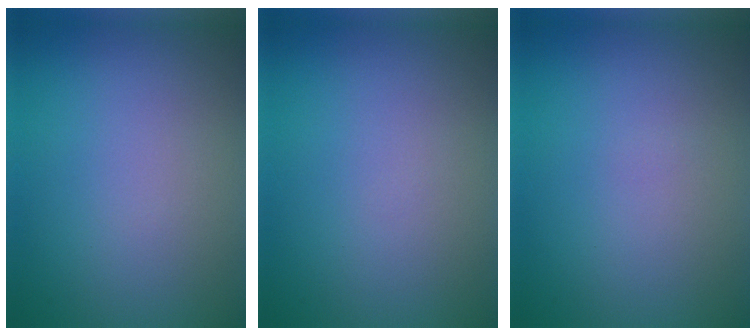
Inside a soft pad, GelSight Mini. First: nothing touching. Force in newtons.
{"total": 0.0}
{"total": 0.0}